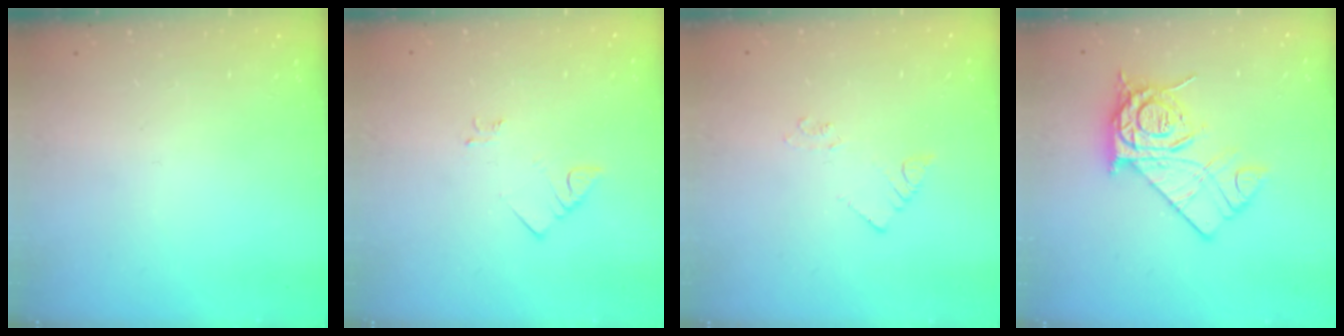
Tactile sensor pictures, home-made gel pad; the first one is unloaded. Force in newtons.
{"total": 2.3, "press": 2.3, "slide": 0.3}
{"total": 2.1, "press": 2.1, "slide": 0.1}
{"total": 20.1, "press": 20.0, "slide": 1.8}